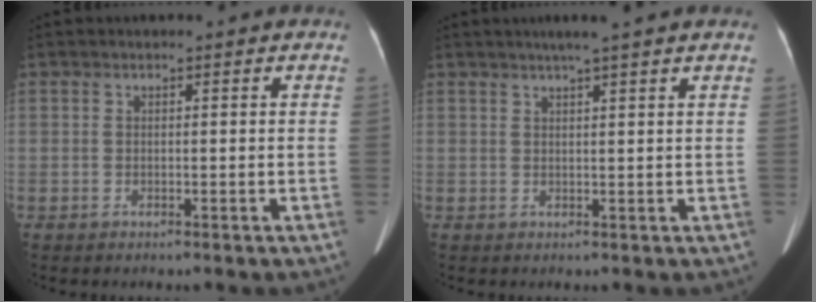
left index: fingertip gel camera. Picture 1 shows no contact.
{"total": 4.2, "force": [3.2, -0.7, 2.6], "torque": [-0.040, 0.014, 0.047]}